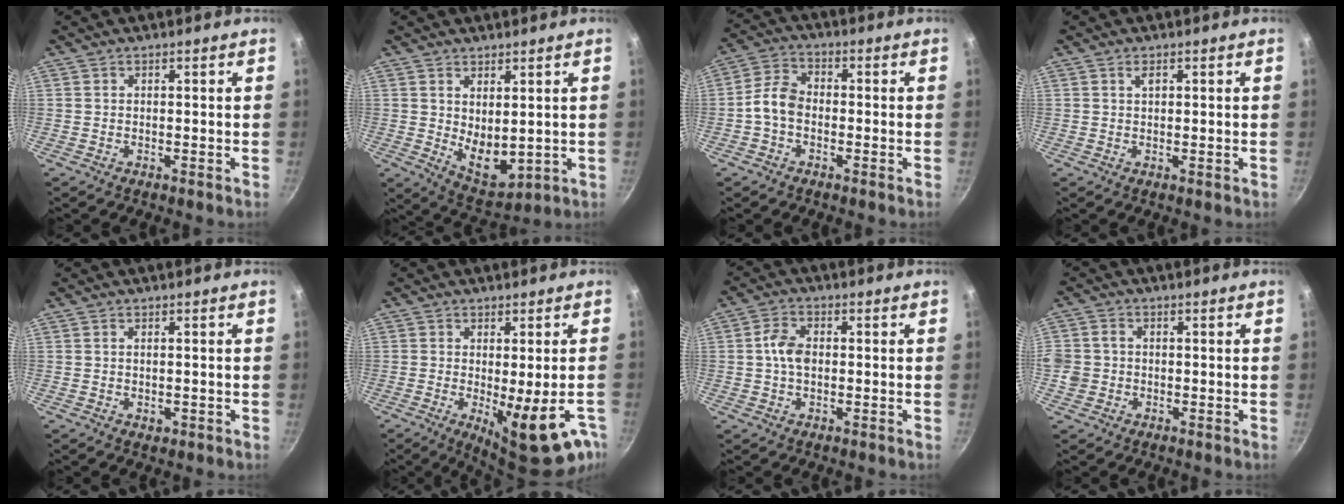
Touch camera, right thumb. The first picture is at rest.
{"total": 8.2, "force": [1.6, 4.6, 6.6], "torque": [-0.086, -0.030, 0.048]}
{"total": 5.9, "force": [-1.4, 4.1, 4.0], "torque": [-0.072, 0.030, -0.040]}
{"total": 1.4, "force": [0.6, 0.7, 1.0], "torque": [-0.012, -0.001, 0.009]}
{"total": 1.5, "force": [-0.3, 0.9, 1.1], "torque": [-0.015, -0.001, -0.003]}
{"total": 14.6, "force": [-5.5, 4.2, 12.9], "torque": [-0.151, -0.018, -0.060]}
{"total": 5.0, "force": [0.0, 3.3, 3.7], "torque": [-0.065, 0.012, -0.006]}
{"total": 5.1, "force": [-1.0, 4.6, 2.0], "torque": [-0.035, 0.014, -0.021]}